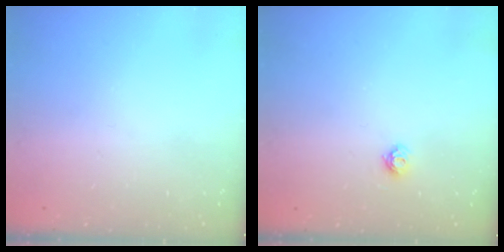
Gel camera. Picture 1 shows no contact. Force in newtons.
{"total": 5.8, "press": 5.8, "slide": 0.3}